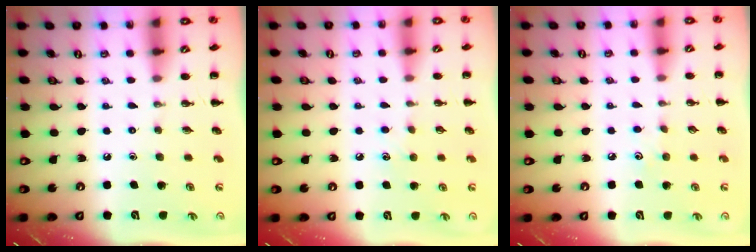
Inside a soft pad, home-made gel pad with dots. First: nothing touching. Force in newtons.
{"total": 4.1, "press": 3.9, "slide": 1.2}
{"total": 4.5, "press": 4.4, "slide": 1.2}